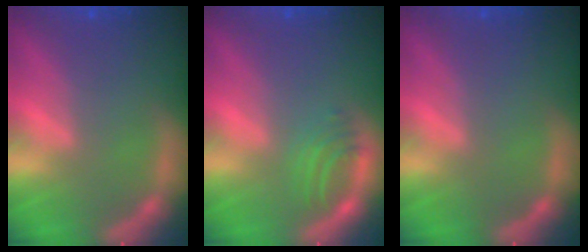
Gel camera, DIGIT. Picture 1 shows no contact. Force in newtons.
{"total": 2.5}
{"total": 0.0}